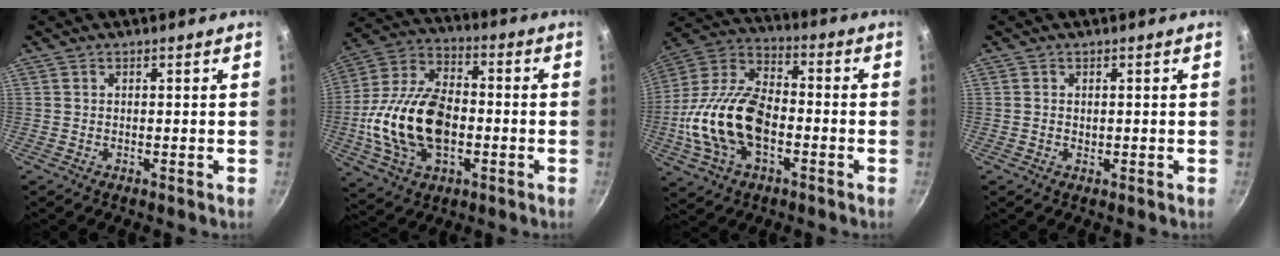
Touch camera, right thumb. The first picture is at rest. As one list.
[{"total": 20.8, "force": [-3.0, 12.9, 16.0], "torque": [-0.288, 0.033, -0.059]}, {"total": 20.2, "force": [-4.3, 11.9, 15.8], "torque": [-0.292, 0.038, -0.091]}, {"total": 0.7, "force": [0.0, 0.6, 0.4], "torque": [-0.005, 0.001, 0.001]}]